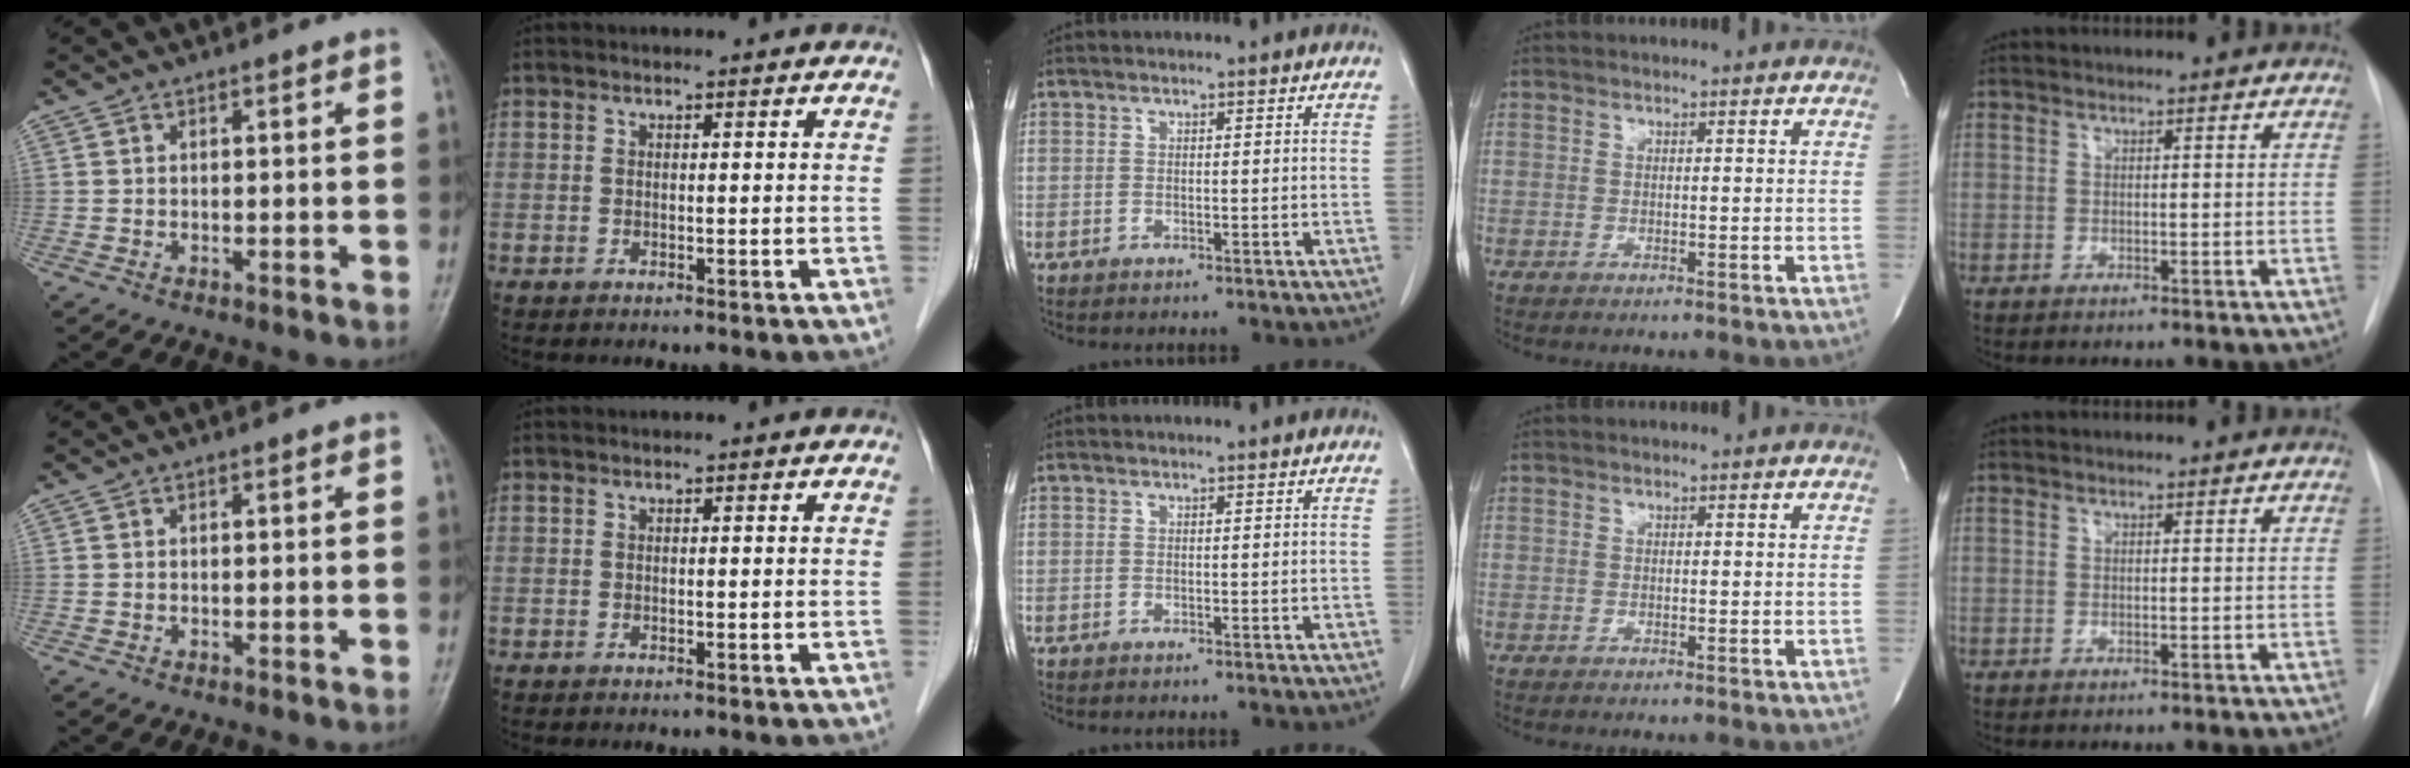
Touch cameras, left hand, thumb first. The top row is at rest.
{}